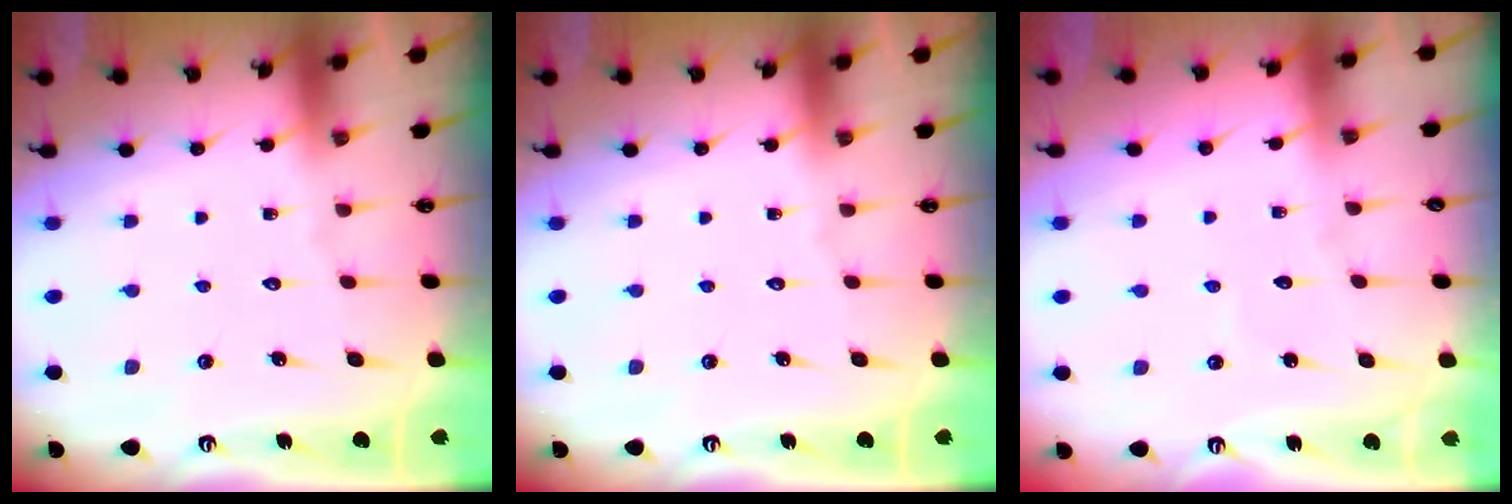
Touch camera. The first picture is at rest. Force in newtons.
{"total": 0.0}
{"total": 2.4, "press": 2.4, "slide": 0.2}